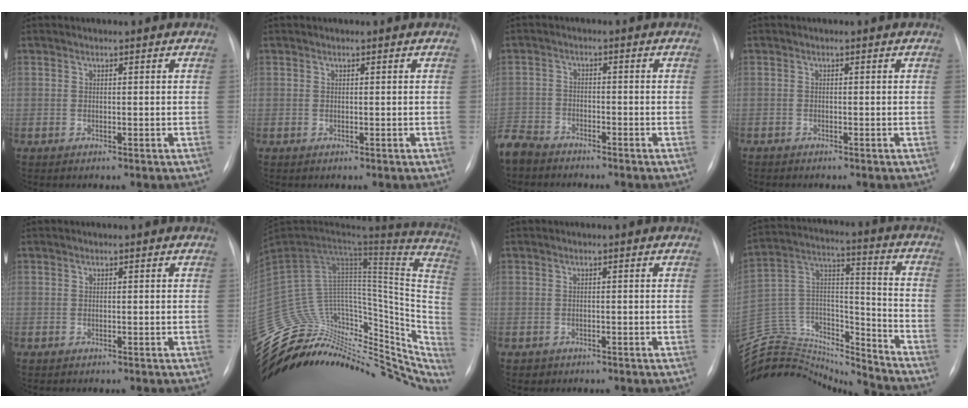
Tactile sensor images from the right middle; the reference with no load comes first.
{"total": 0.0}
{"total": 6.5, "force": [-6.0, 2.3, 1.2], "torque": [-0.024, -0.016, -0.115]}
{"total": 0.5, "force": [-0.5, 0.1, 0.0], "torque": [-0.005, -0.001, -0.010]}
{"total": 0.0}
{"total": 38.8, "force": [-28.9, 18.7, 18.0], "torque": [-0.254, 0.044, -0.397]}
{"total": 1.0, "force": [-0.6, 0.8, -0.1], "torque": [-0.005, 0.002, -0.006]}
{"total": 24.3, "force": [-23.3, 4.9, 5.1], "torque": [-0.139, 0.043, -0.380]}